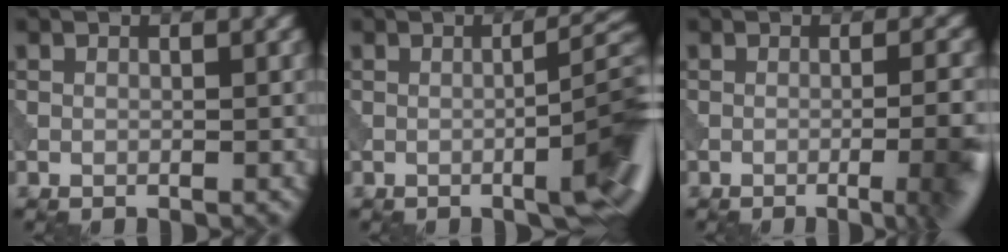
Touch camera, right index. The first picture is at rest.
{"total": 7.6, "force": [-2.2, 1.7, 7.1], "torque": [-0.083, 0.009, -0.029]}
{"total": 7.7, "force": [-2.4, 2.8, 6.7], "torque": [-0.053, 0.007, -0.026]}